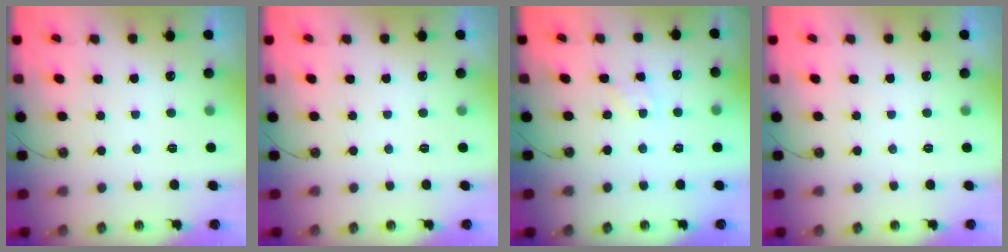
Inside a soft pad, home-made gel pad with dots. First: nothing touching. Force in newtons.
{"total": 0.0}
{"total": 2.5, "press": 2.5, "slide": 0.5}
{"total": 0.0}